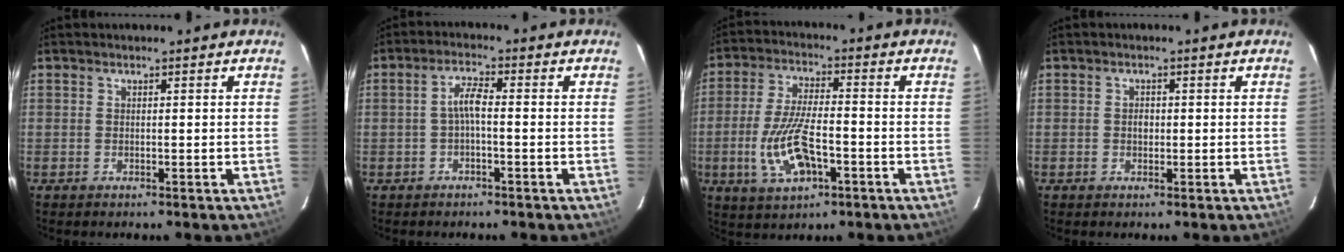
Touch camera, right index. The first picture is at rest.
{"total": 3.1, "force": [-0.8, 0.6, 2.9], "torque": [-0.062, 0.010, -0.017]}
{"total": 11.5, "force": [-3.8, 4.3, 9.9], "torque": [-0.209, -0.009, -0.065]}
{"total": 1.6, "force": [-0.2, 1.3, 0.9], "torque": [-0.015, 0.006, -0.005]}